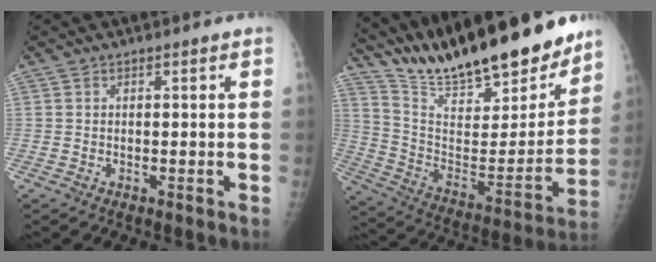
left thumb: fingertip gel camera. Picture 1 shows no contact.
{"total": 27.2, "force": [22.8, 6.8, 13.2], "torque": [-0.188, -0.097, 0.365]}